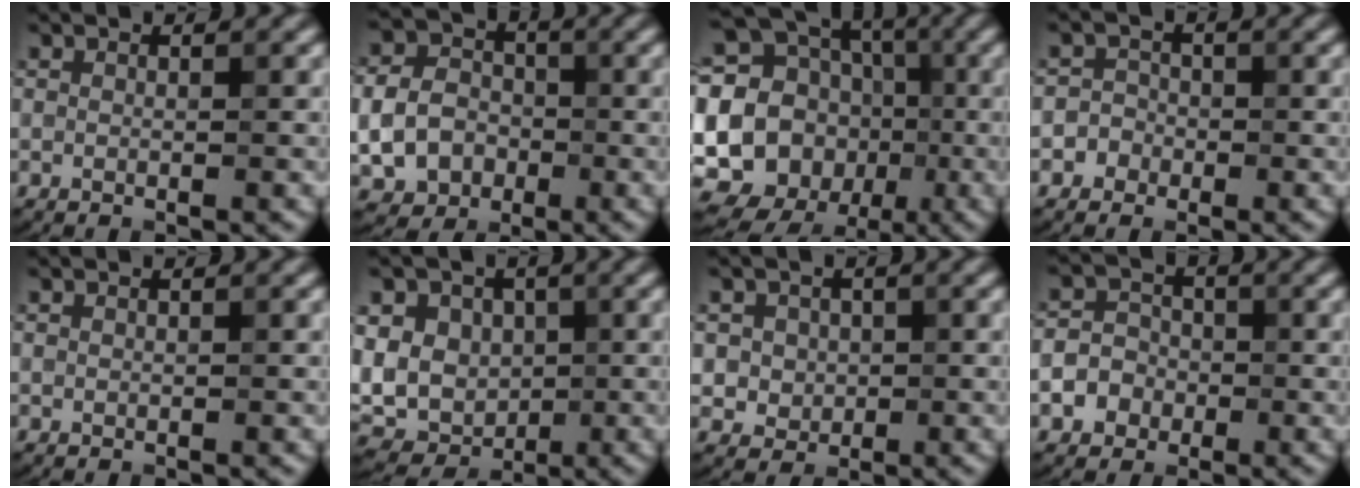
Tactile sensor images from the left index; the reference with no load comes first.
{"total": 6.4, "force": [-1.2, 5.3, 3.3], "torque": [-0.069, -0.012, -0.025]}
{"total": 17.8, "force": [-1.3, 15.7, 8.2], "torque": [-0.202, 0.031, -0.040]}
{"total": 2.6, "force": [-1.3, 2.2, 0.1], "torque": [0.036, 0.010, -0.035]}
{"total": 0.0}
{"total": 12.4, "force": [1.2, 10.2, 7.0], "torque": [-0.125, 0.037, -0.007]}
{"total": 3.5, "force": [0.8, 3.2, 1.2], "torque": [-0.013, 0.014, 0.013]}
{"total": 4.3, "force": [-1.6, 3.9, 1.0], "torque": [0.006, 0.011, -0.043]}